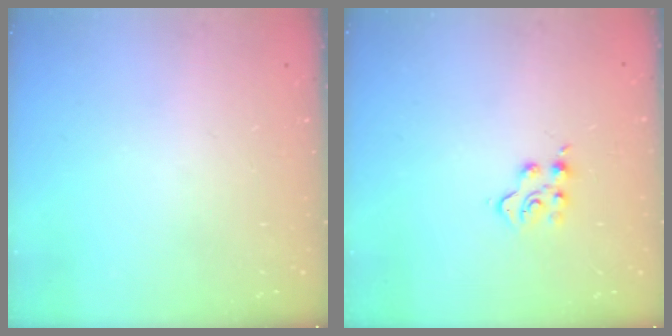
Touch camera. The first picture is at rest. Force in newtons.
{"total": 4.6, "press": 4.6, "slide": 0.6}